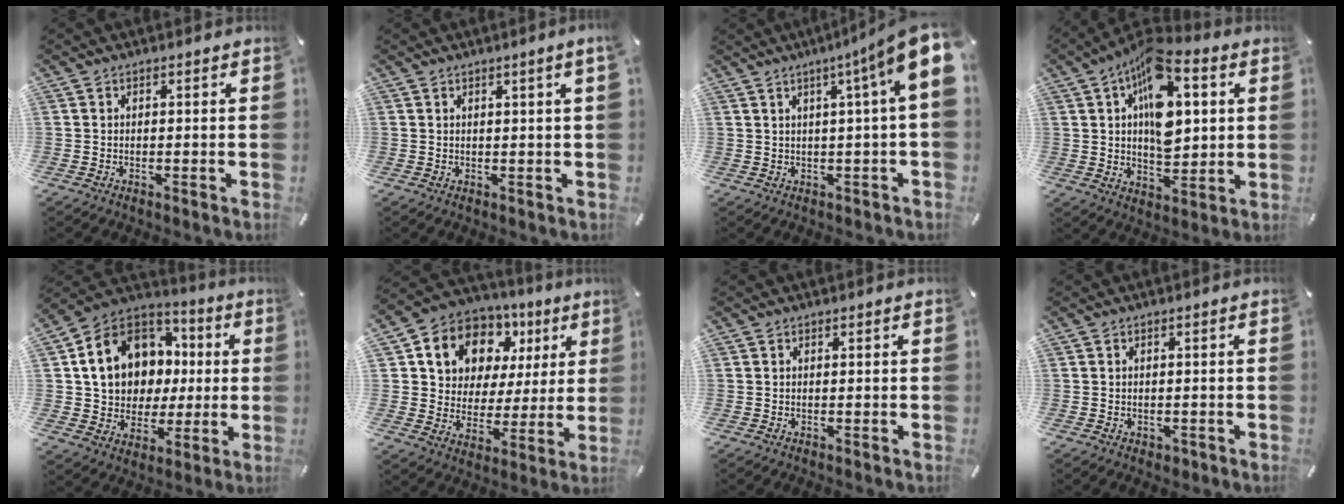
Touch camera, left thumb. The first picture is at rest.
{"total": 1.9, "force": [0.8, -0.2, 1.7], "torque": [-0.030, -0.002, 0.014]}
{"total": 10.6, "force": [3.9, 0.5, 9.8], "torque": [-0.151, -0.031, 0.062]}
{"total": 16.8, "force": [5.6, 9.6, 12.5], "torque": [-0.207, -0.017, 0.098]}
{"total": 15.9, "force": [2.9, 13.6, 7.7], "torque": [-0.154, -0.014, 0.063]}
{"total": 12.4, "force": [5.6, 10.3, 3.9], "torque": [-0.082, -0.026, 0.110]}
{"total": 0.0}
{"total": 1.3, "force": [-0.5, 1.2, 0.4], "torque": [-0.007, 0.004, -0.011]}